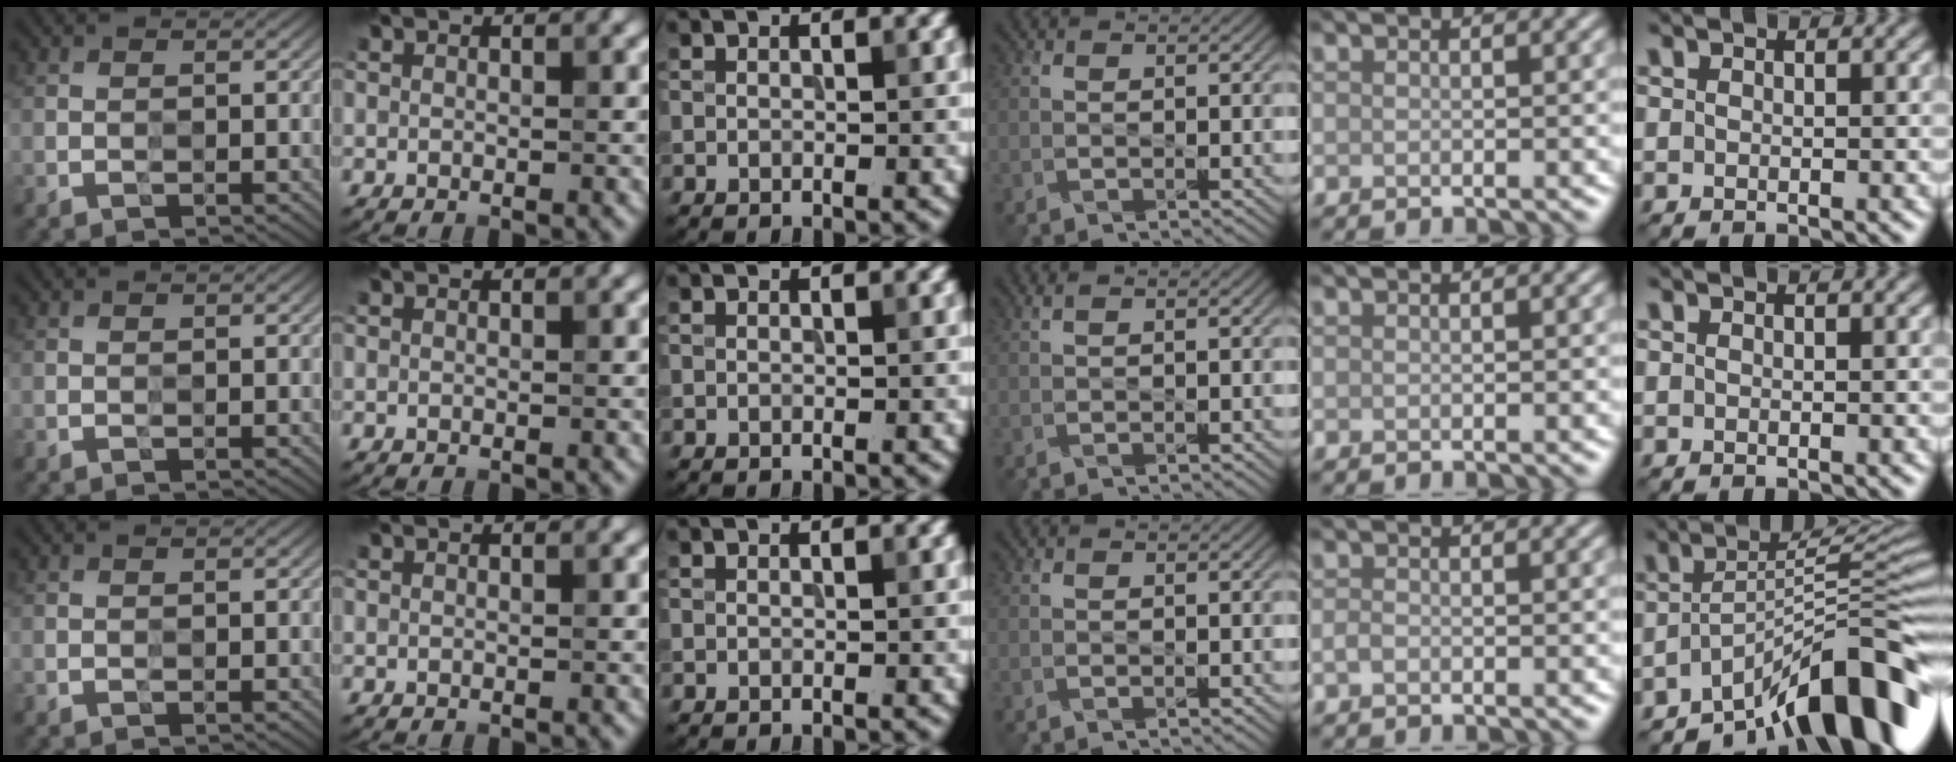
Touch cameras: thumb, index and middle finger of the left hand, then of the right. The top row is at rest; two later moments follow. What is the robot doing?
{"motion": "press", "object": "grip strengthener"}